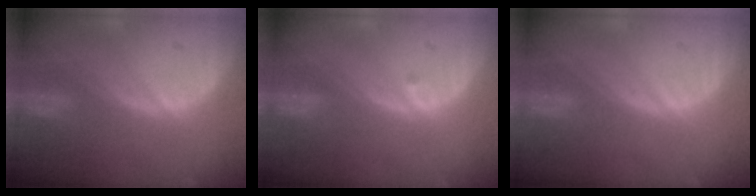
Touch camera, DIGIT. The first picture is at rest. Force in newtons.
{"total": 0.5, "press": 0.4, "slide": 0.3}
{"total": 0.0}